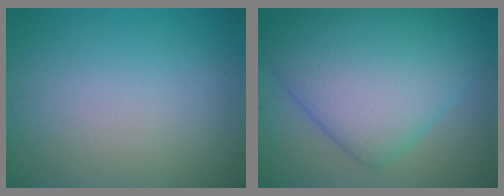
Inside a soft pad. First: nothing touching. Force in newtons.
{"total": 11.2, "press": 11.2, "slide": 0.3}